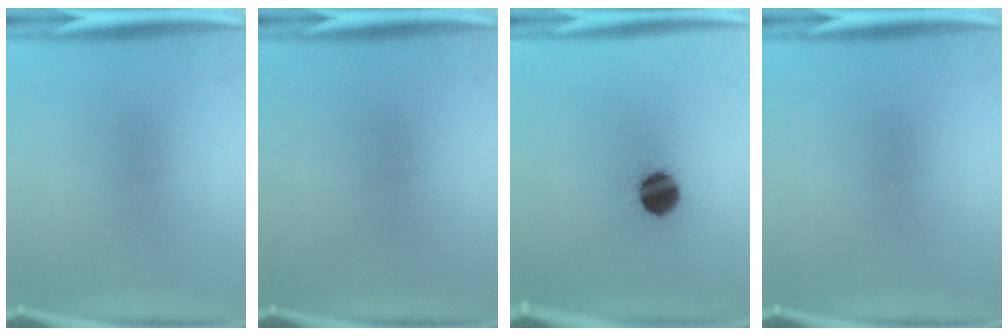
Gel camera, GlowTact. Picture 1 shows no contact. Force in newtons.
{"total": 0.0}
{"total": 10.5}
{"total": 0.0}